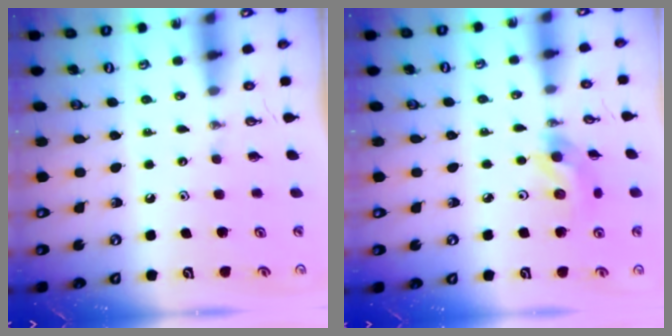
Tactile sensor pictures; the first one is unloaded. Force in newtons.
{"total": 8.5, "press": 8.2, "slide": 2.2}